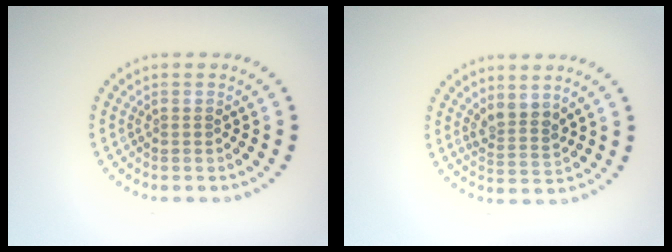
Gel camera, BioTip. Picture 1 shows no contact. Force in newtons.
{"total": 2.4, "press": 1.9, "slide": 1.5}